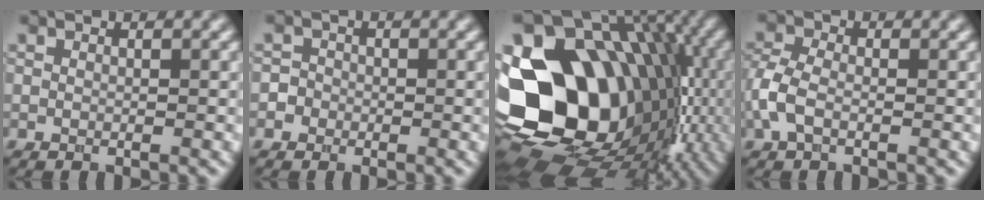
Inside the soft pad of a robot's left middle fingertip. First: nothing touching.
{"total": 1.8, "force": [-0.7, 1.7, 0.2], "torque": [0.012, 0.010, -0.022]}
{"total": 19.9, "force": [-1.2, 15.9, 11.9], "torque": [-0.220, -0.027, 0.006]}
{"total": 3.0, "force": [-1.1, 1.8, 2.2], "torque": [-0.058, 0.006, -0.033]}